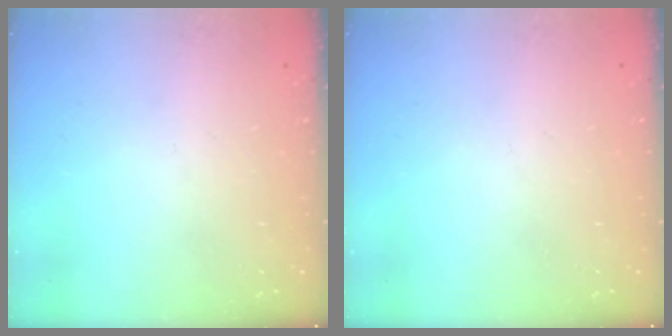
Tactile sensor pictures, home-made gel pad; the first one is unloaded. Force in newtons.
{"total": 0.0}